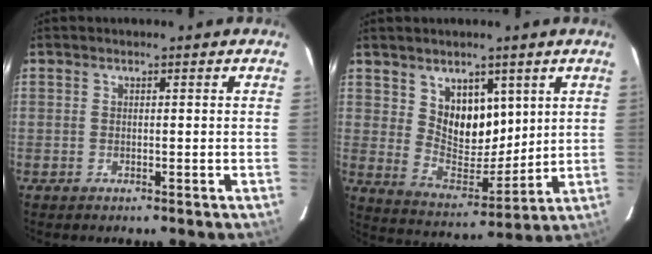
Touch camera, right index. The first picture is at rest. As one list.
[{"total": 10.3, "force": [4.8, 7.0, 5.8], "torque": [-0.091, -0.006, 0.101]}]